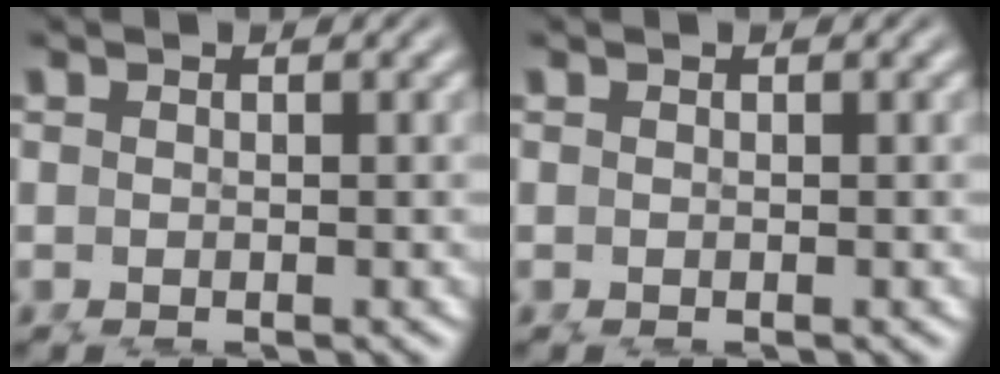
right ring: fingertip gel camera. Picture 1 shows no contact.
{"total": 0.0}